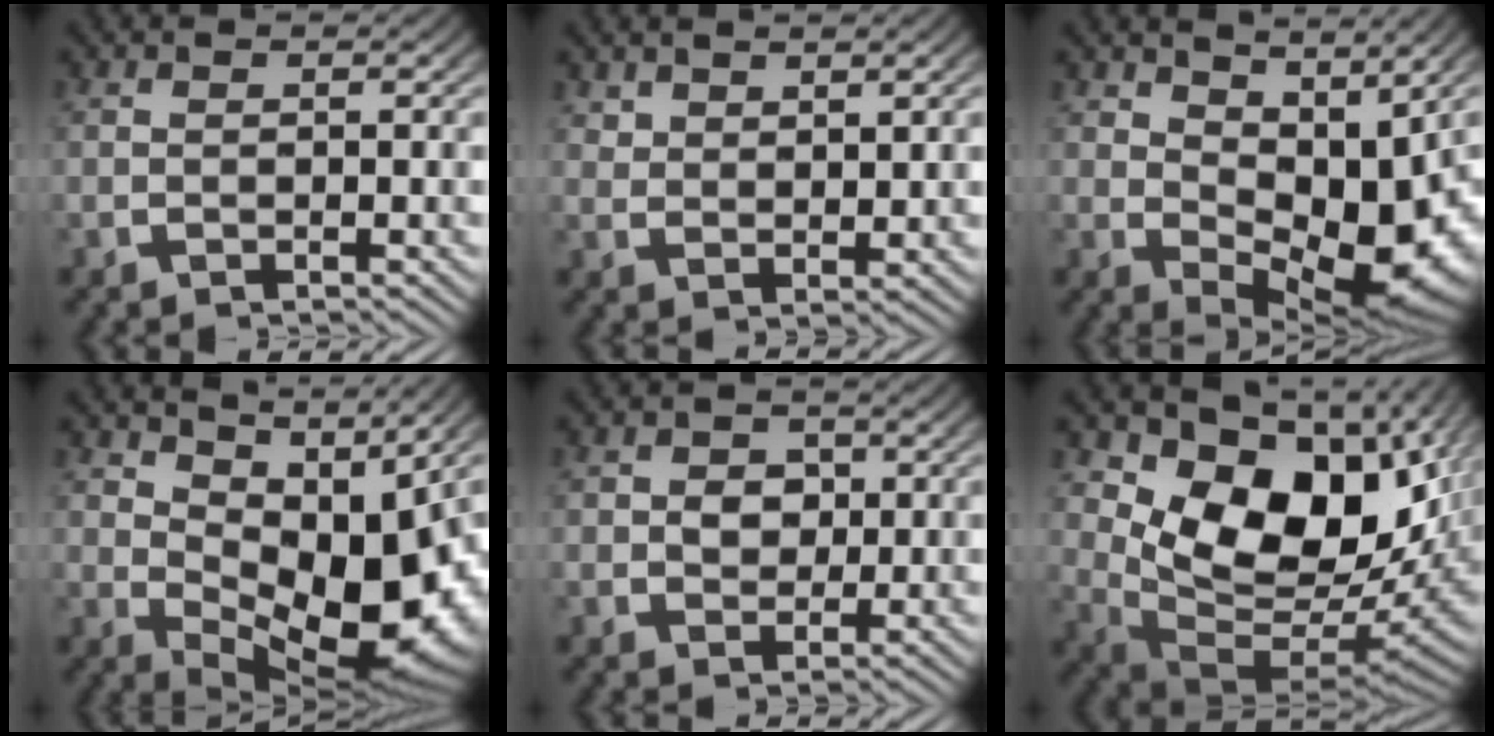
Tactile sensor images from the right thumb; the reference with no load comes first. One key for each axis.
{"total": 1.9, "fx": 1.9, "fy": 0.4, "fz": 0.3, "tx": 0.000, "ty": -0.002, "tz": 0.045}
{"total": 9.1, "fx": 0.4, "fy": 5.2, "fz": 7.5, "tx": -0.121, "ty": -0.040, "tz": 0.032}
{"total": 13.1, "fx": -0.2, "fy": 7.6, "fz": 10.7, "tx": -0.165, "ty": -0.039, "tz": 0.024}
{"total": 2.9, "fx": 0.3, "fy": 2.4, "fz": 1.5, "tx": -0.022, "ty": -0.017, "tz": 0.015}
{"total": 17.0, "fx": 0.4, "fy": 11.0, "fz": 13.0, "tx": -0.231, "ty": -0.059, "tz": 0.032}